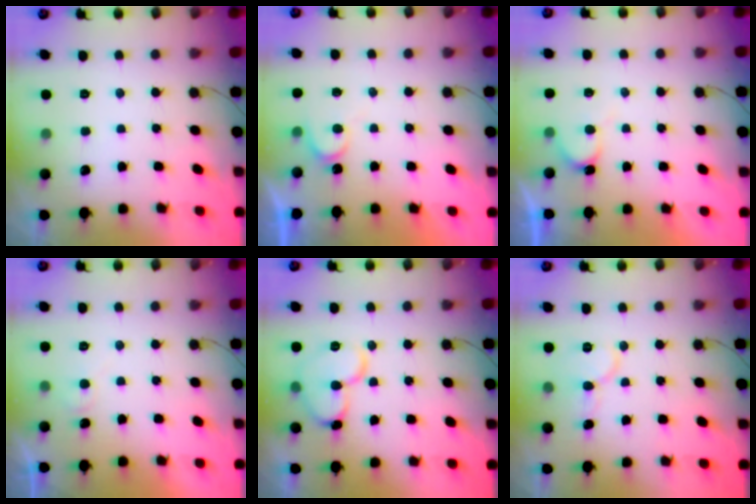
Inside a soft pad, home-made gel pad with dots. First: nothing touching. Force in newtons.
{"total": 6.5, "press": 6.5, "slide": 0.5}
{"total": 5.7, "press": 5.7, "slide": 0.6}
{"total": 4.5, "press": 4.4, "slide": 0.5}
{"total": 12.5, "press": 12.4, "slide": 1.6}
{"total": 7.3, "press": 7.2, "slide": 0.7}